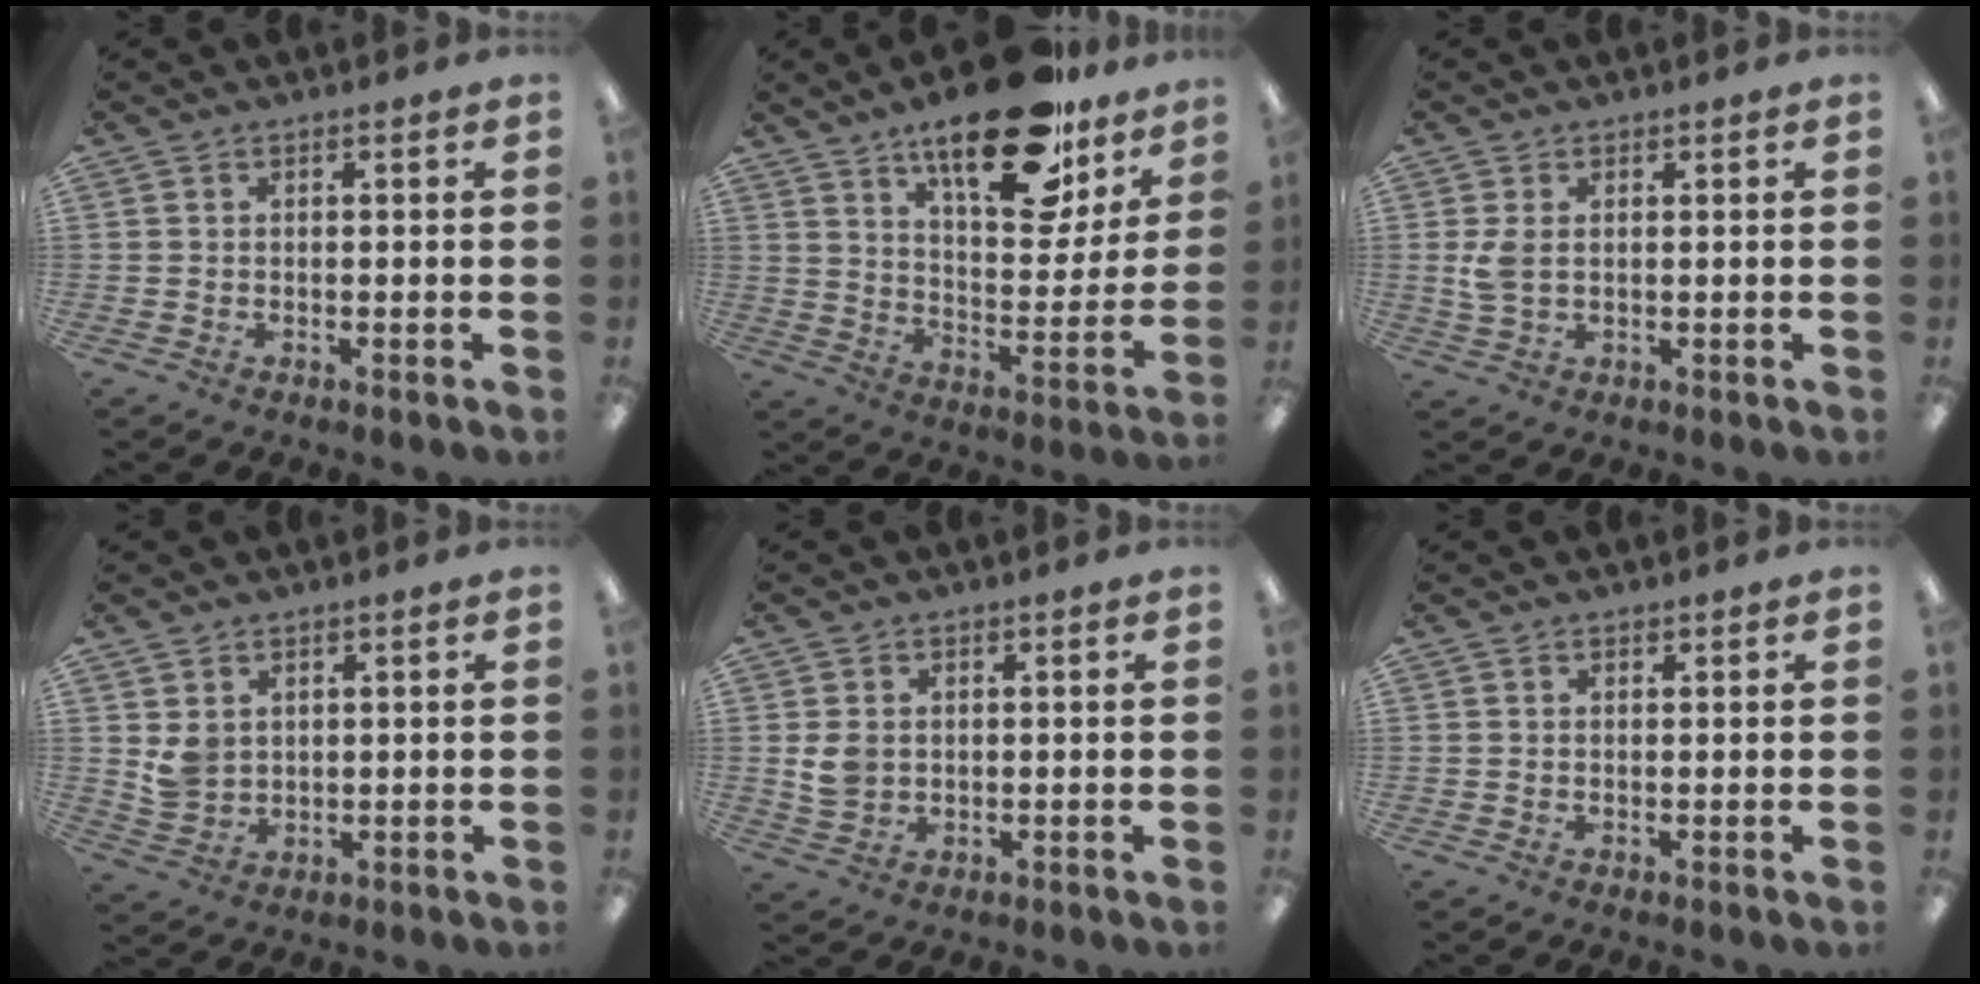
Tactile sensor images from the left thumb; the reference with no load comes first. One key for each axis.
{"total": 23.6, "fx": 16.2, "fy": 9.7, "fz": 14.1, "tx": -0.197, "ty": -0.098, "tz": 0.270}
{"total": 4.1, "fx": 0.5, "fy": 2.5, "fz": 3.2, "tx": -0.077, "ty": 0.000, "tz": 0.007}
{"total": 4.4, "fx": 2.2, "fy": 3.5, "fz": 1.5, "tx": -0.028, "ty": -0.004, "tz": 0.043}
{"total": 4.4, "fx": 0.8, "fy": 3.6, "fz": 2.4, "tx": -0.038, "ty": 0.004, "tz": 0.016}
{"total": 0.6, "fx": 0.5, "fy": 0.2, "fz": 0.0, "tx": 0.000, "ty": 0.001, "tz": 0.010}